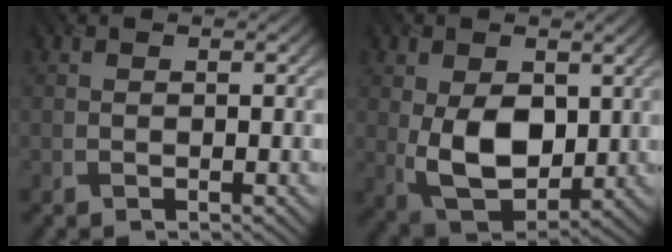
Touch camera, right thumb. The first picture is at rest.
{"total": 9.7, "force": [0.4, 6.3, 7.4], "torque": [-0.153, -0.012, 0.011]}